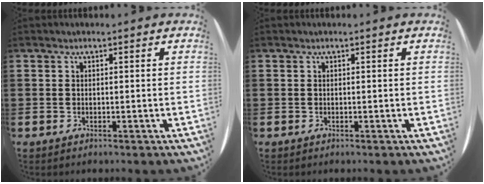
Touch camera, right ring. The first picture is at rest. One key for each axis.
{"total": 0.0}